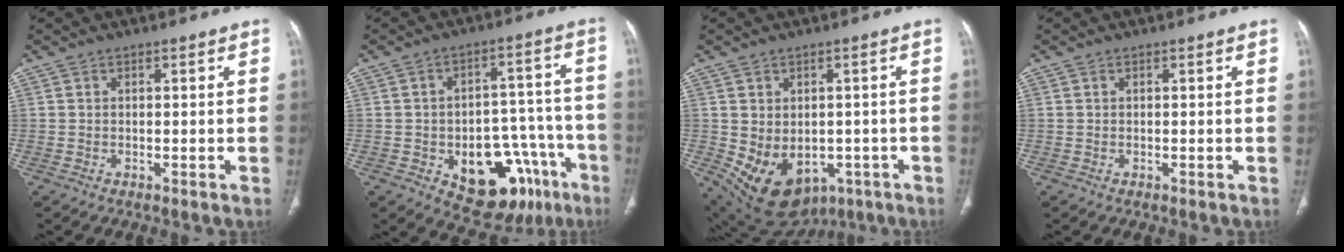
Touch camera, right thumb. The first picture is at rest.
{"total": 19.0, "force": [-8.7, 11.2, 12.7], "torque": [-0.114, 0.062, -0.105]}
{"total": 13.9, "force": [-4.2, 10.4, 8.3], "torque": [-0.131, 0.005, -0.032]}
{"total": 0.0}